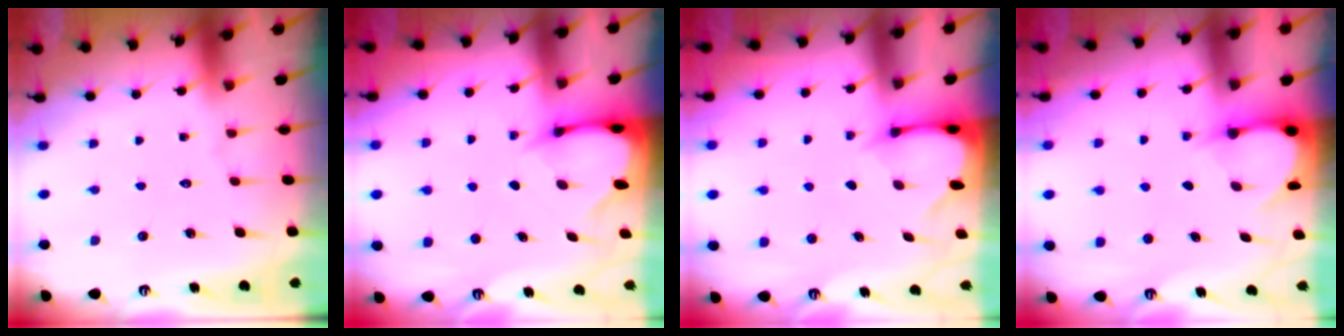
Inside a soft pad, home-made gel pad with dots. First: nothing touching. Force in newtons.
{"total": 3.1, "press": 3.1, "slide": 0.4}
{"total": 2.6, "press": 2.5, "slide": 0.4}
{"total": 3.2, "press": 3.2, "slide": 0.3}